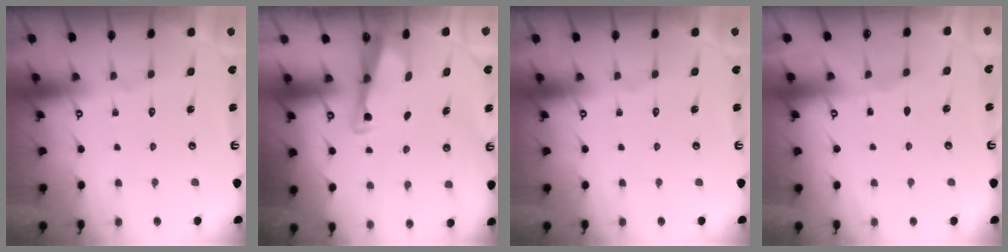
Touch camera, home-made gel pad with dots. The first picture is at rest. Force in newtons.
{"total": 2.8, "press": 2.7, "slide": 0.4}
{"total": 0.0}
{"total": 1.5, "press": 1.5, "slide": 0.3}